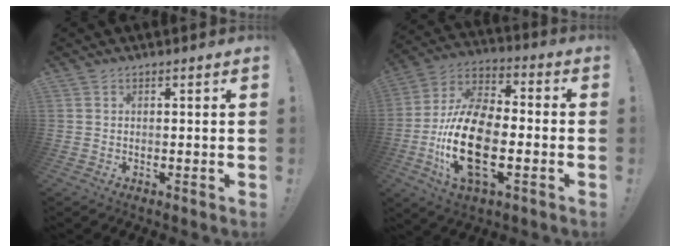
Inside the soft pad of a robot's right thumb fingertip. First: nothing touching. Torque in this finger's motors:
{"motor_torque": [2.35, 2.71, 0.63, 0.12, 0.40]}